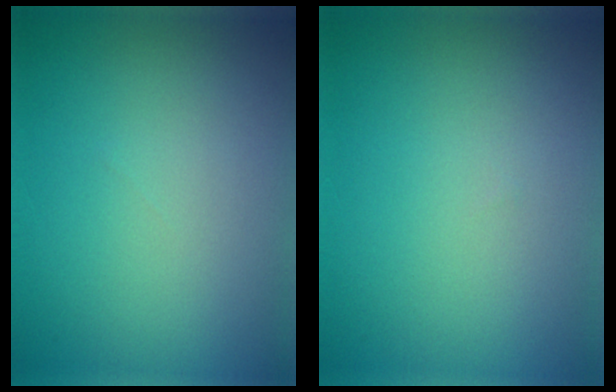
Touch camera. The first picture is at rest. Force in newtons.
{"total": 0.0}